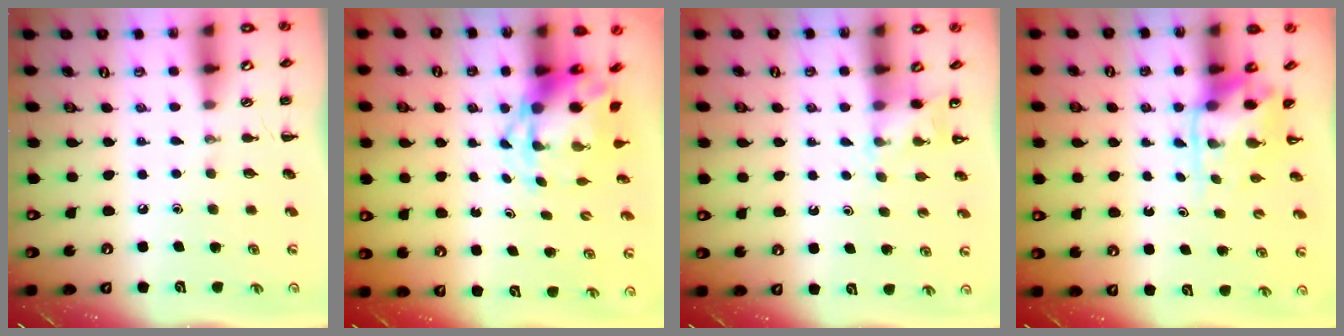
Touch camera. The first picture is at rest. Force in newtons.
{"total": 4.2, "press": 4.1, "slide": 0.9}
{"total": 4.8, "press": 4.6, "slide": 1.2}
{"total": 3.9, "press": 3.8, "slide": 0.8}